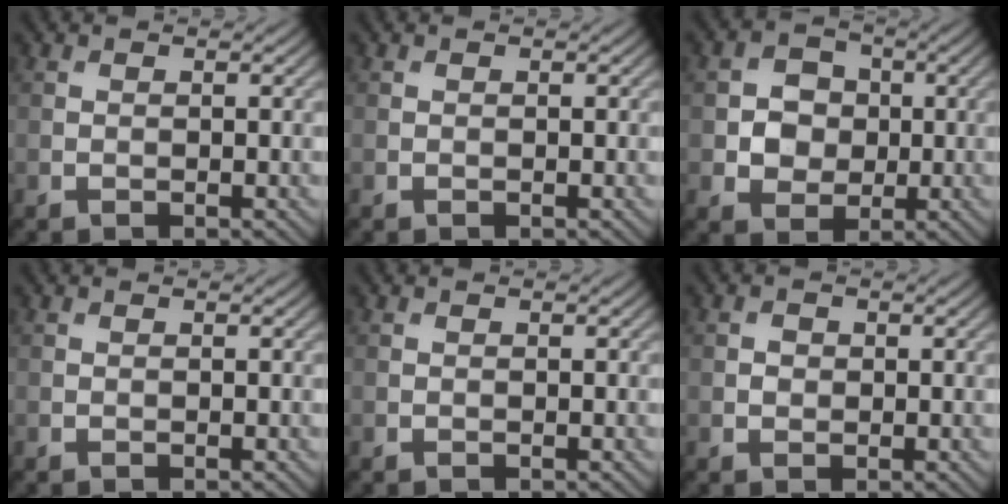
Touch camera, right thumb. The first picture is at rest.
{"total": 0.0}
{"total": 4.8, "force": [-0.1, 4.4, 2.1], "torque": [-0.039, 0.000, -0.018]}
{"total": 0.0}
{"total": 0.0}
{"total": 1.0, "force": [0.0, 0.9, 0.4], "torque": [-0.007, -0.001, -0.003]}